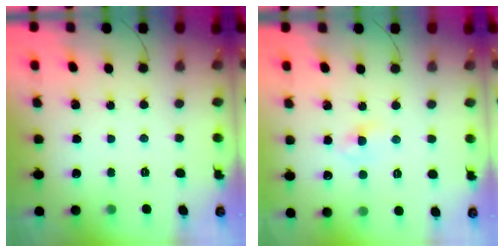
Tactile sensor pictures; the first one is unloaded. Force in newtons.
{"total": 1.9, "press": 1.7, "slide": 0.8}